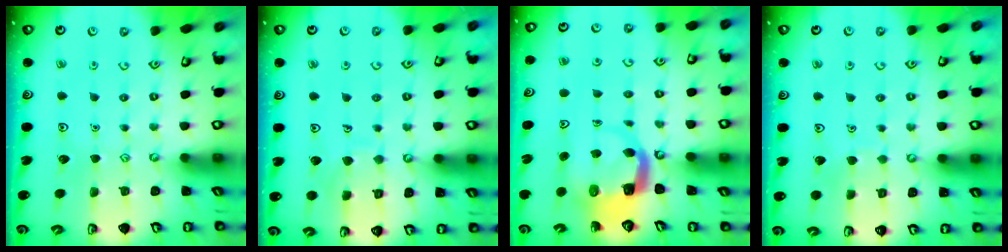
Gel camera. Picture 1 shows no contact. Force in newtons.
{"total": 6.1, "press": 6.1, "slide": 0.6}
{"total": 4.5, "press": 4.5, "slide": 0.6}
{"total": 3.0, "press": 3.0, "slide": 0.2}